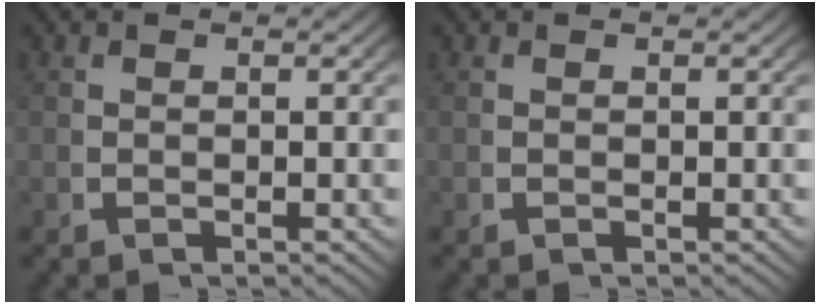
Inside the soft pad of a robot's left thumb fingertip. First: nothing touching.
{"total": 0.0}